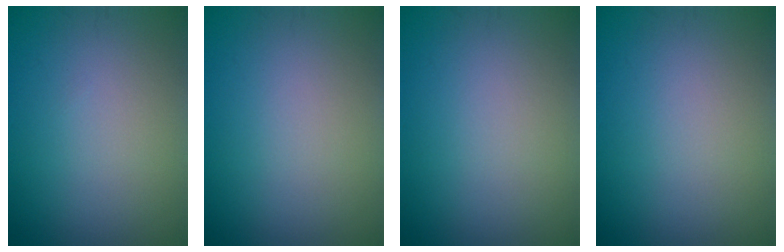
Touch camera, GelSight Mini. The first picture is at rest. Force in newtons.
{"total": 0.0}
{"total": 0.0}
{"total": 0.0}